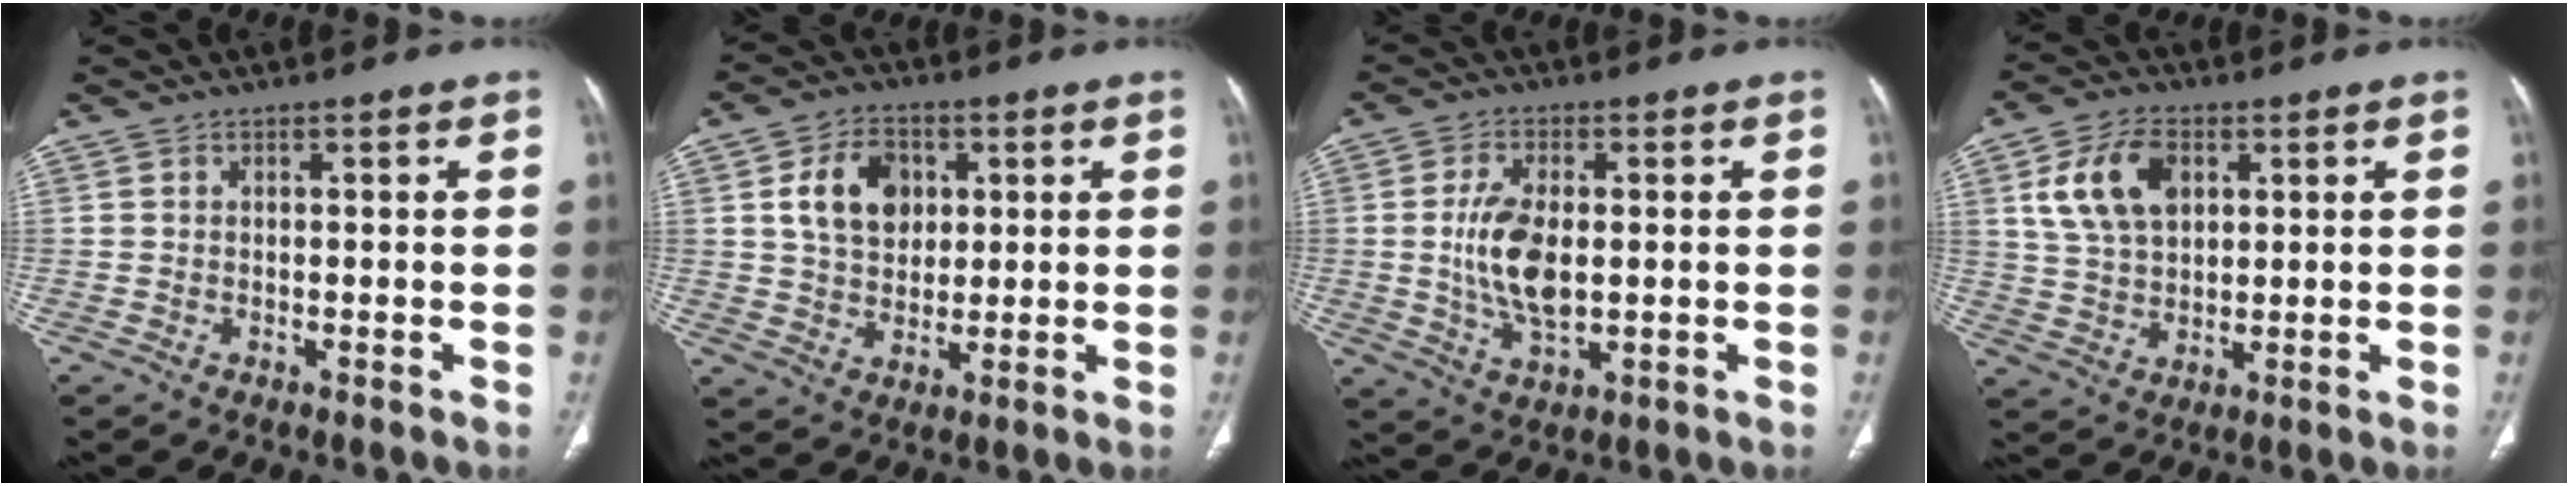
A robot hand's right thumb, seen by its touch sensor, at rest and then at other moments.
{"total": 10.4, "force": [2.8, 7.7, 6.4], "torque": [-0.082, -0.004, 0.051]}
{"total": 9.9, "force": [0.2, 5.0, 8.5], "torque": [-0.166, -0.008, 0.009]}
{"total": 11.3, "force": [3.8, 7.2, 7.8], "torque": [-0.135, -0.003, 0.075]}